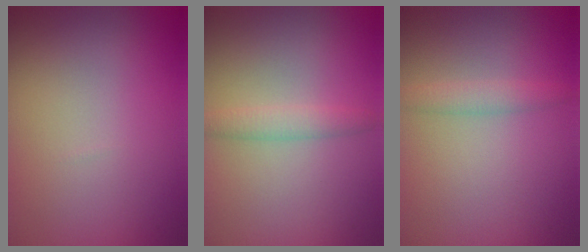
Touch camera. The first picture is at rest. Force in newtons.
{"total": 1.8, "press": 1.8, "slide": 0.1}
{"total": 1.6, "press": 1.6, "slide": 0.1}